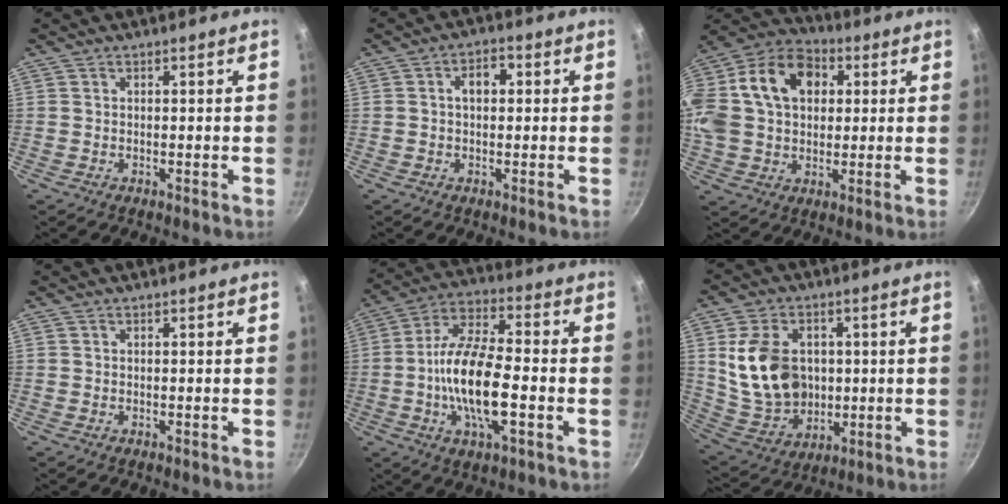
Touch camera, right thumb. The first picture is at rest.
{"total": 4.1, "force": [0.5, 2.8, 3.0], "torque": [-0.029, 0.013, 0.002]}
{"total": 26.0, "force": [5.8, 18.9, 16.9], "torque": [-0.362, 0.047, 0.089]}
{"total": 0.0}
{"total": 16.2, "force": [-3.1, 6.1, 14.7], "torque": [-0.270, 0.028, -0.069]}
{"total": 16.3, "force": [1.8, 12.4, 10.4], "torque": [-0.169, -0.007, 0.049]}